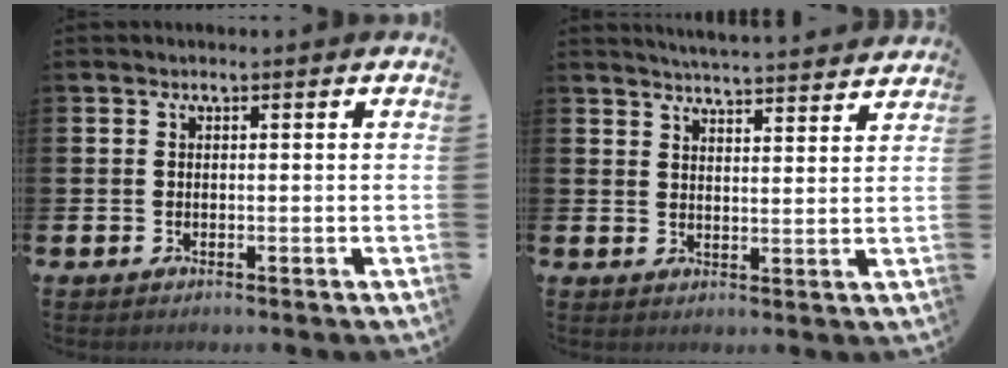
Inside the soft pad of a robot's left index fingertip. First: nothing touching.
{"total": 4.8, "force": [4.8, -0.3, 0.4], "torque": [-0.019, -0.032, 0.086]}